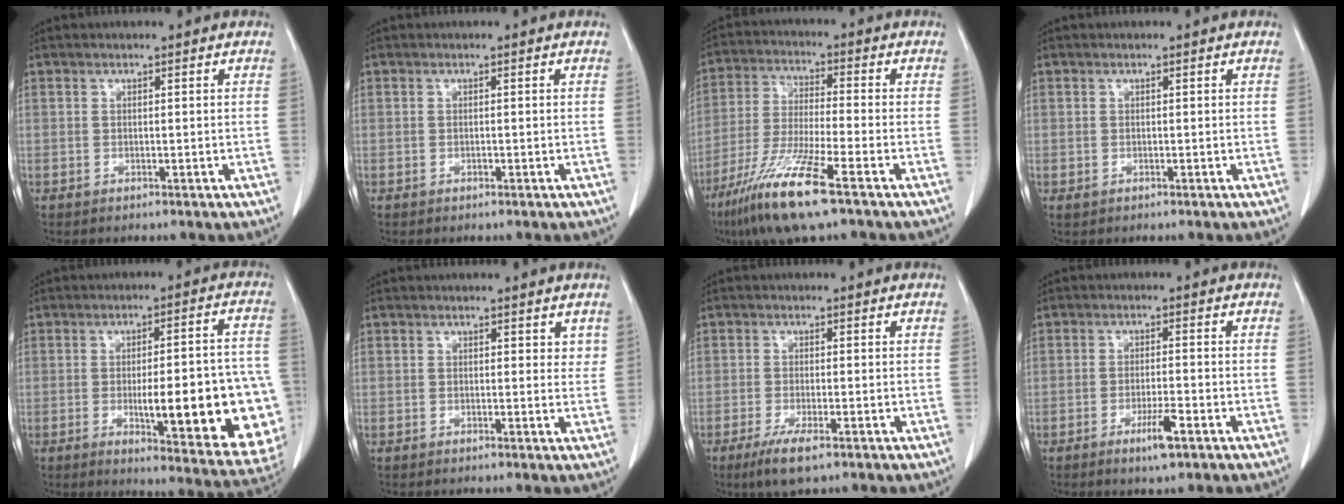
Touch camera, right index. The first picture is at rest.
{"total": 0.0}
{"total": 12.7, "force": [-7.6, 0.4, 10.1], "torque": [-0.212, -0.036, -0.146]}
{"total": 0.5, "force": [0.0, 0.5, 0.0], "torque": [0.002, 0.004, 0.002]}
{"total": 20.9, "force": [-4.5, 4.0, 20.0], "torque": [-0.178, 0.014, -0.038]}
{"total": 1.9, "force": [1.3, 1.3, 0.7], "torque": [0.006, -0.004, 0.010]}
{"total": 4.6, "force": [-2.7, 0.8, 3.6], "torque": [-0.074, -0.012, -0.047]}
{"total": 4.3, "force": [-2.3, 0.3, 3.6], "torque": [-0.065, -0.006, -0.040]}